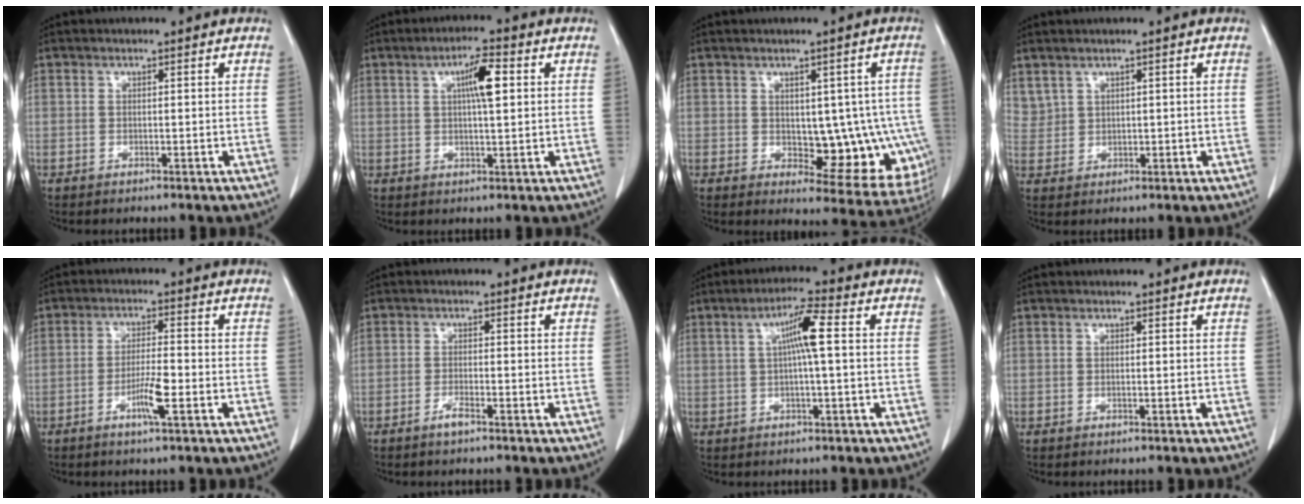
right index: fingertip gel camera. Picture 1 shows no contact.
{"total": 5.7, "force": [1.6, 0.8, 5.4], "torque": [-0.094, 0.007, 0.026]}
{"total": 11.6, "force": [-0.8, 6.1, 9.8], "torque": [-0.092, 0.012, 0.008]}
{"total": 3.1, "force": [2.1, 2.2, 0.7], "torque": [-0.016, 0.009, 0.056]}
{"total": 4.9, "force": [-2.0, 0.1, 4.5], "torque": [-0.085, -0.005, -0.039]}
{"total": 1.8, "force": [-1.3, 0.1, 1.2], "torque": [-0.028, 0.000, -0.024]}
{"total": 5.9, "force": [1.0, 0.1, 5.8], "torque": [-0.105, 0.012, 0.015]}
{"total": 0.0}